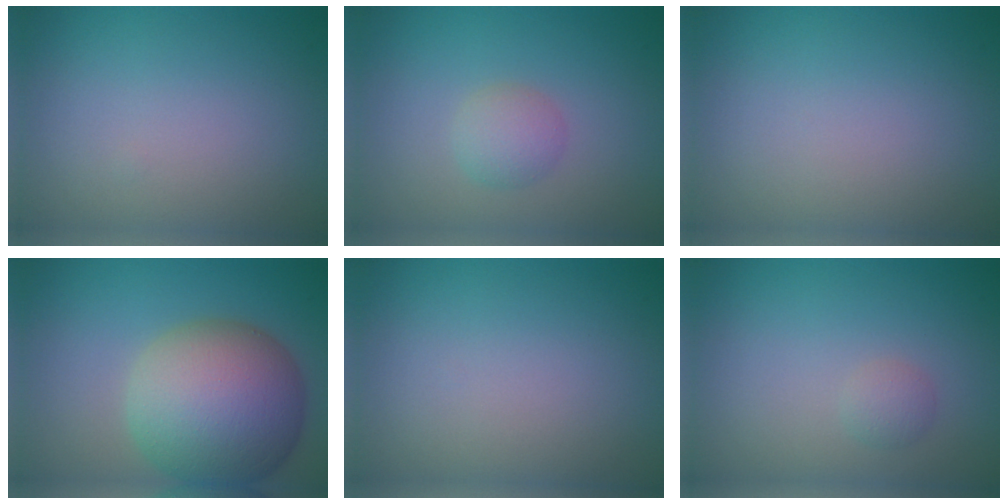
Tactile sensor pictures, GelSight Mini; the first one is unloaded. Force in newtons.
{"total": 2.0, "press": 2.0, "slide": 0.0}
{"total": 0.0}
{"total": 11.5, "press": 11.5, "slide": 0.5}
{"total": 0.0}
{"total": 1.1, "press": 1.1, "slide": 0.0}